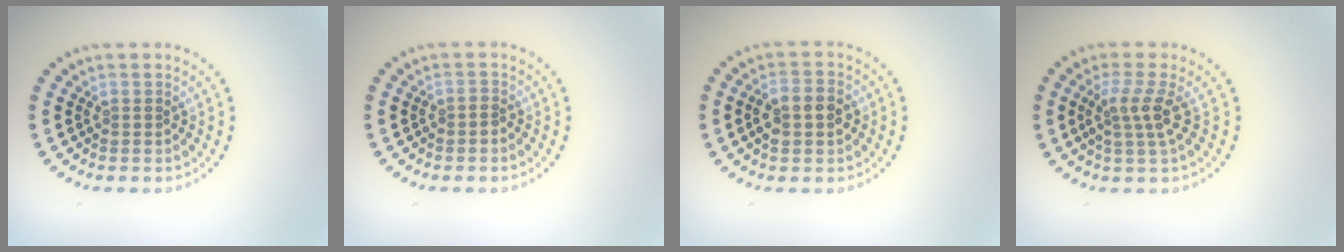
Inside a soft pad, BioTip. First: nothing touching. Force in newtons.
{"total": 0.6, "press": 0.3, "slide": 0.5}
{"total": 3.1, "press": 3.0, "slide": 0.4}
{"total": 2.7, "press": 2.0, "slide": 1.8}